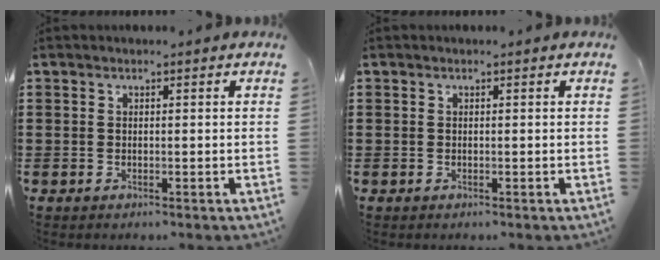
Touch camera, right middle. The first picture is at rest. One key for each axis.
{"total": 0.0}